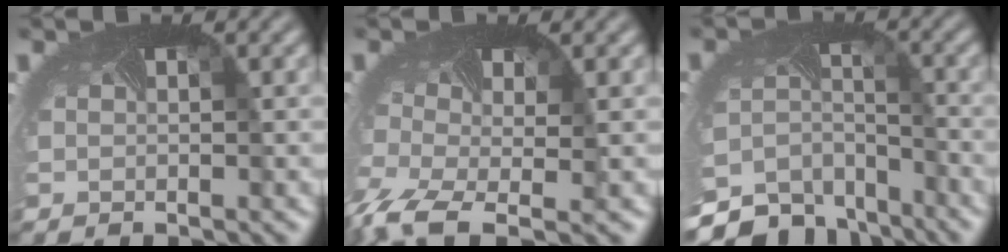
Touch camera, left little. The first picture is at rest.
{"total": 6.5, "force": [-4.5, 2.7, 3.8], "torque": [-0.117, -0.041, -0.089]}
{"total": 8.1, "force": [-7.1, 3.7, 1.1], "torque": [-0.053, -0.023, -0.115]}